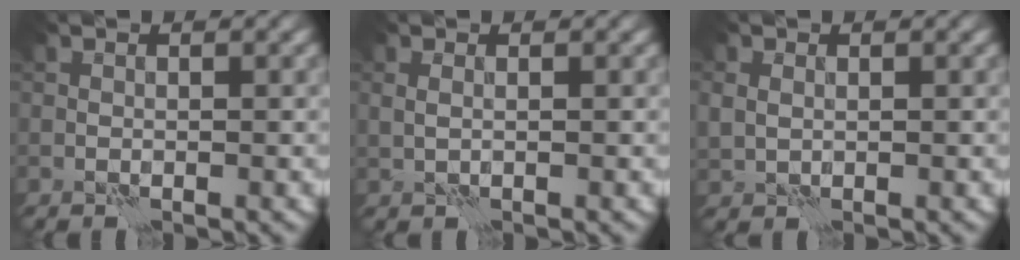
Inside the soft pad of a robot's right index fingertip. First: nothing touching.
{"total": 0.7, "force": [0.5, 0.3, 0.5], "torque": [-0.012, 0.000, 0.007]}
{"total": 1.5, "force": [0.4, 1.3, 0.6], "torque": [-0.017, 0.004, 0.014]}